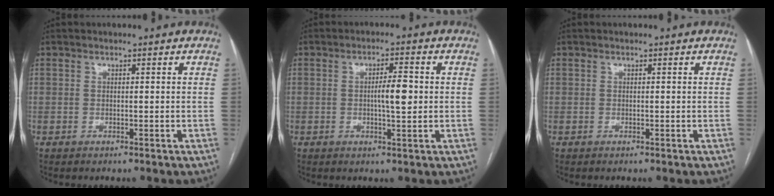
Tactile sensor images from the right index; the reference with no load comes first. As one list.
[{"total": 4.5, "force": [0.1, 0.8, 4.5], "torque": [-0.073, 0.004, 0.001]}, {"total": 0.0}]